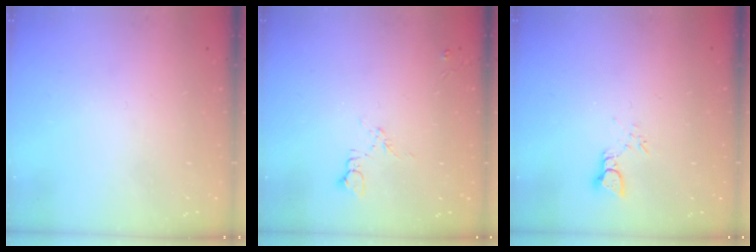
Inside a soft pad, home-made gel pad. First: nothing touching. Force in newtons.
{"total": 5.1, "press": 5.0, "slide": 0.6}
{"total": 2.2, "press": 2.2, "slide": 0.1}